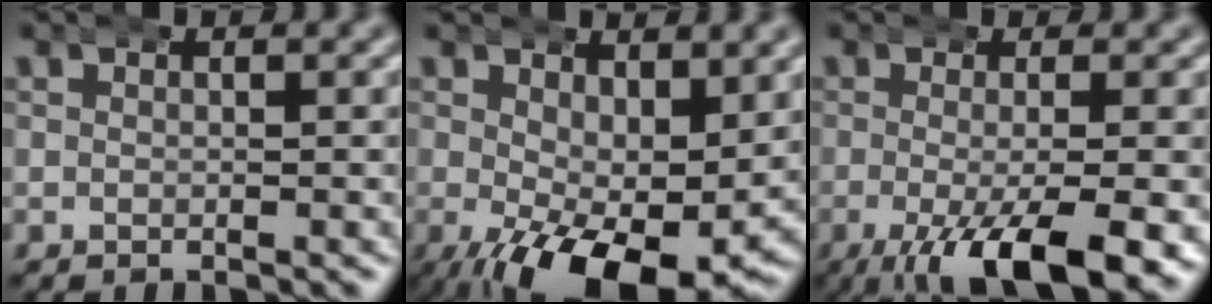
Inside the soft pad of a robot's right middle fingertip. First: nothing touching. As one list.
[{"total": 8.1, "force": [-3.0, 3.3, 6.8], "torque": [-0.115, -0.051, -0.024]}, {"total": 8.5, "force": [-4.6, 2.5, 6.8], "torque": [-0.131, -0.042, -0.052]}]